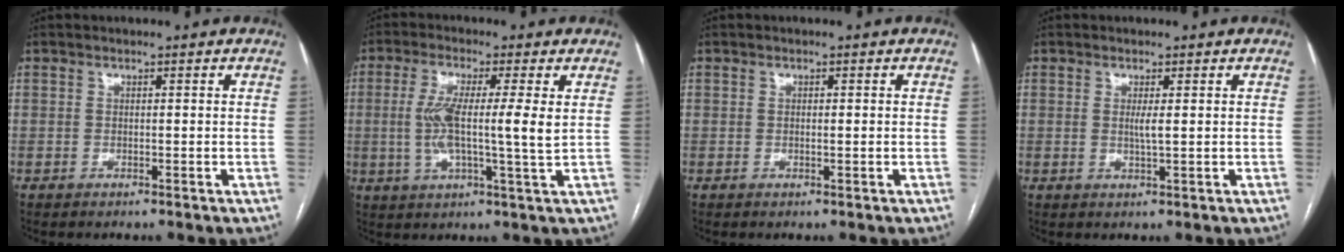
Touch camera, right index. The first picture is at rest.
{"total": 9.0, "force": [0.9, 0.3, 9.0], "torque": [-0.177, 0.001, 0.009]}
{"total": 0.6, "force": [0.0, 0.1, 0.6], "torque": [-0.013, -0.001, 0.000]}
{"total": 1.7, "force": [0.3, 0.0, 1.7], "torque": [-0.035, -0.002, 0.006]}